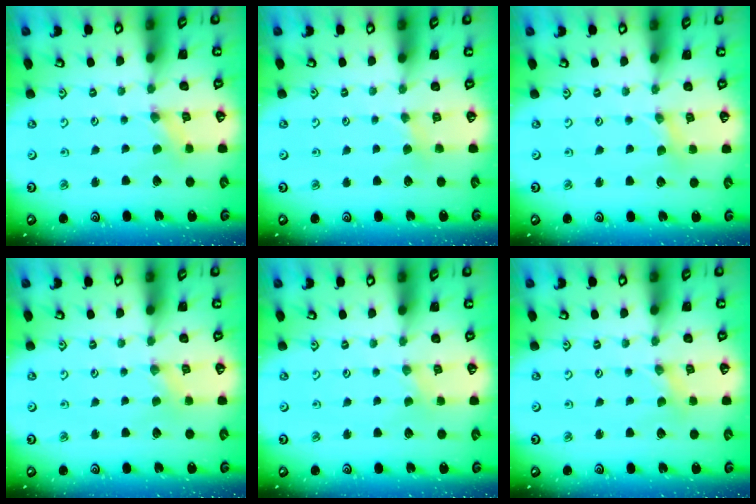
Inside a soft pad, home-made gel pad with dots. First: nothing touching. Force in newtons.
{"total": 1.9, "press": 1.9, "slide": 0.3}
{"total": 1.5, "press": 1.5, "slide": 0.3}
{"total": 1.1, "press": 1.1, "slide": 0.3}
{"total": 0.0}
{"total": 0.0}